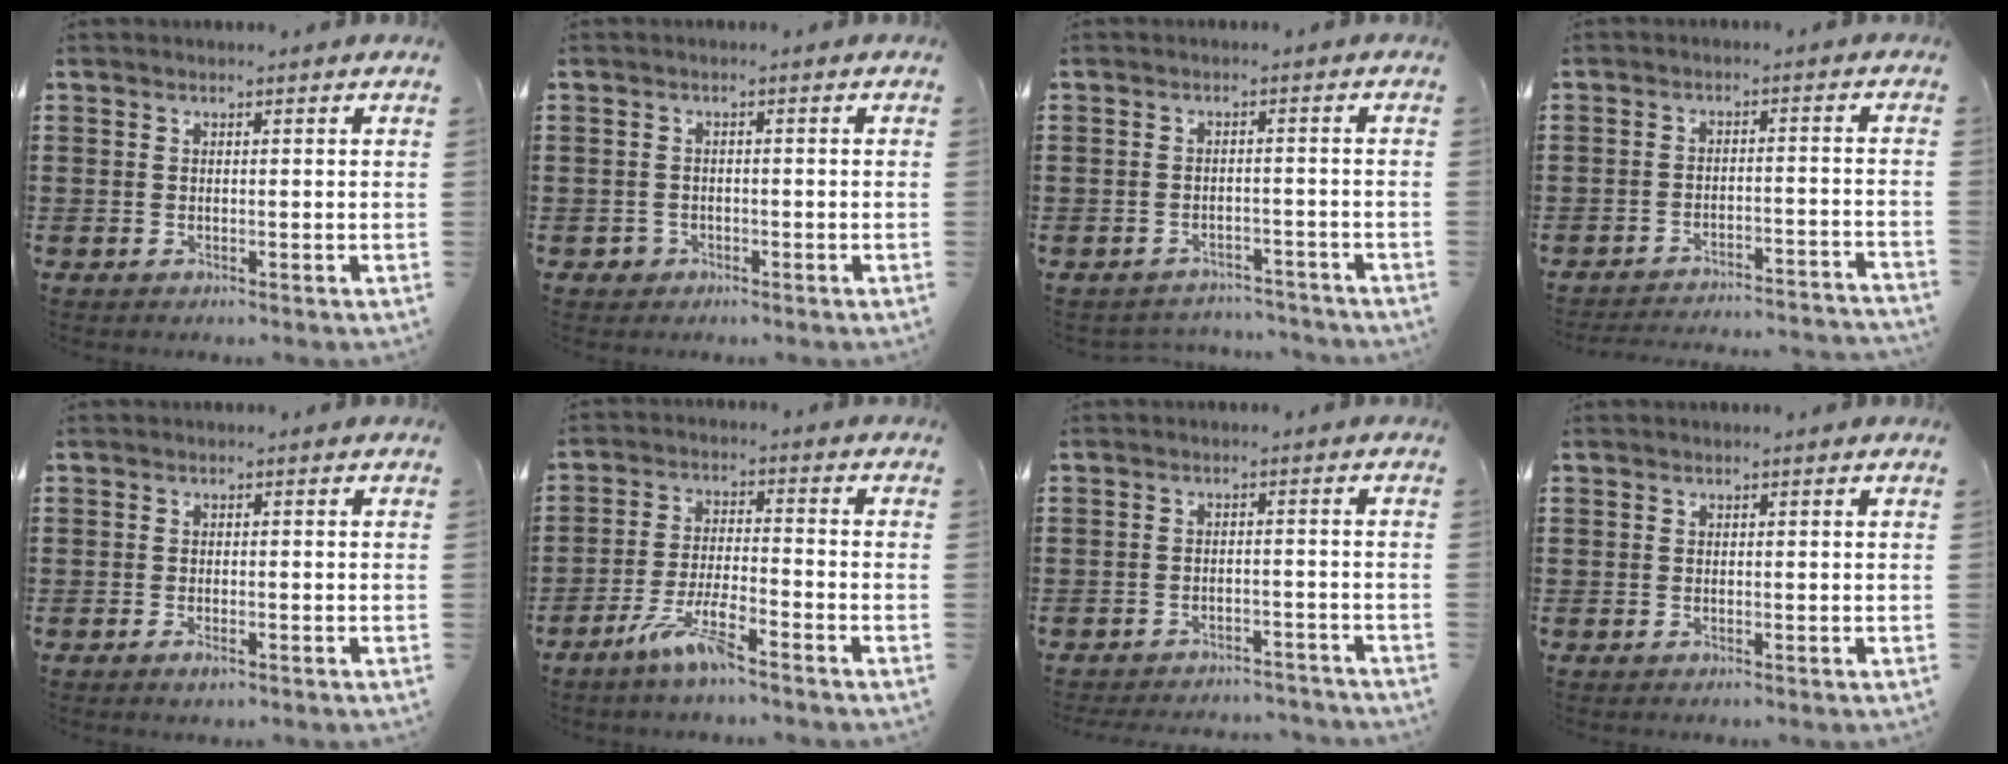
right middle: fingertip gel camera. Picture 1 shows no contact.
{"total": 1.0, "force": [-0.7, 0.8, 0.2], "torque": [-0.006, 0.002, -0.016]}
{"total": 2.4, "force": [-2.4, 0.3, -0.1], "torque": [-0.006, 0.000, -0.052]}
{"total": 3.5, "force": [-3.4, -0.3, 0.6], "torque": [-0.012, 0.000, -0.071]}
{"total": 1.2, "force": [-0.7, 0.3, 0.9], "torque": [-0.019, -0.007, -0.011]}
{"total": 6.9, "force": [-4.9, 0.9, 4.8], "torque": [-0.102, -0.005, -0.091]}
{"total": 2.7, "force": [-2.7, 0.1, 0.1], "torque": [-0.005, 0.001, -0.056]}
{"total": 0.0}